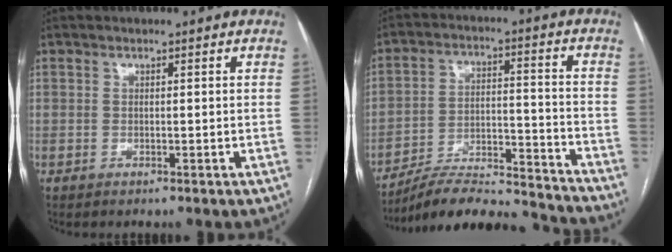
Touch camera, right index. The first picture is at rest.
{"total": 17.4, "force": [-16.8, 1.2, 4.3], "torque": [-0.077, 0.021, -0.259]}